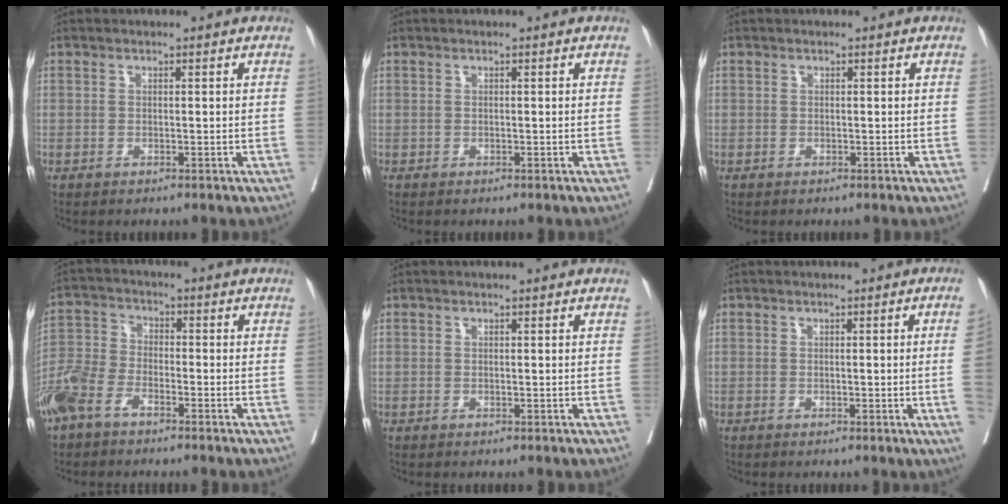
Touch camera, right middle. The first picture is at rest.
{"total": 0.0}
{"total": 0.0}
{"total": 7.2, "force": [-4.9, 3.5, 3.9], "torque": [-0.101, -0.003, -0.105]}
{"total": 0.0}
{"total": 4.4, "force": [-0.5, -1.8, 4.0], "torque": [-0.056, -0.012, -0.003]}